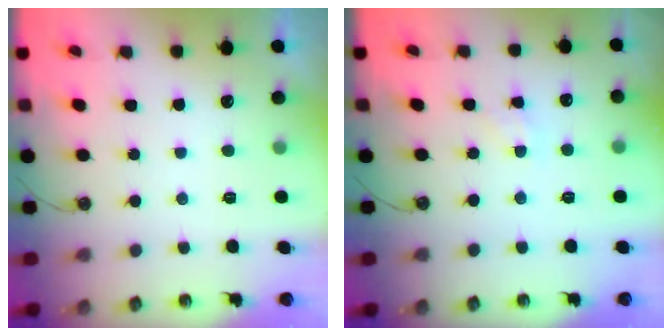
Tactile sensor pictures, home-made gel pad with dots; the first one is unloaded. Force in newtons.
{"total": 1.1, "press": 1.0, "slide": 0.2}